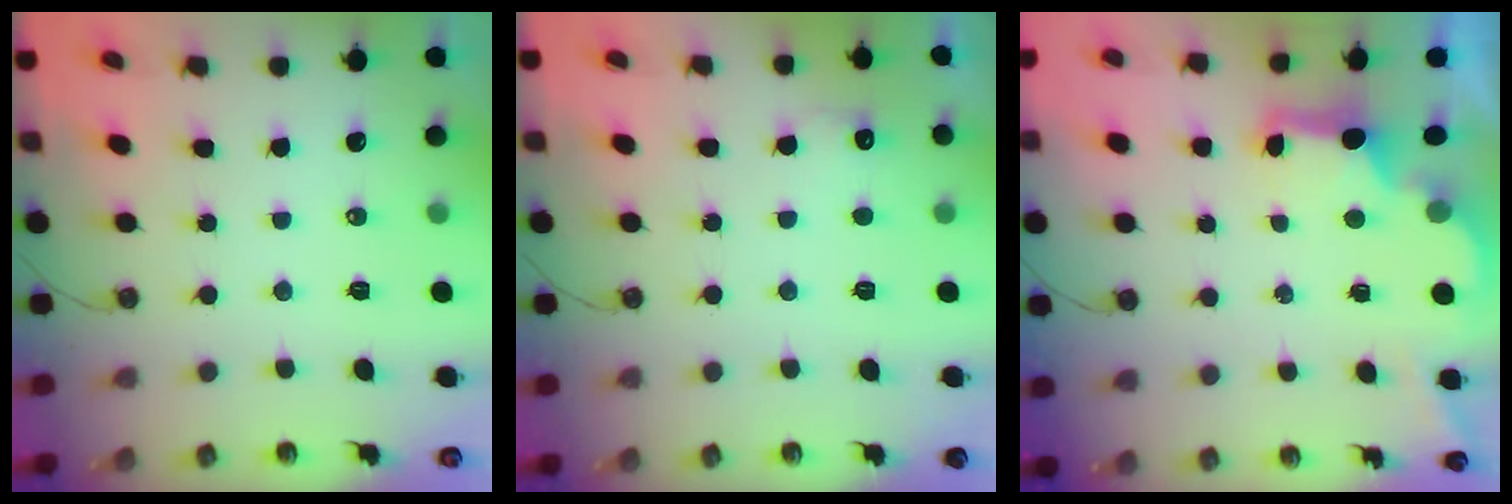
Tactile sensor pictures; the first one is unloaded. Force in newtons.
{"total": 6.9, "press": 6.8, "slide": 1.2}
{"total": 2.9, "press": 2.8, "slide": 0.9}